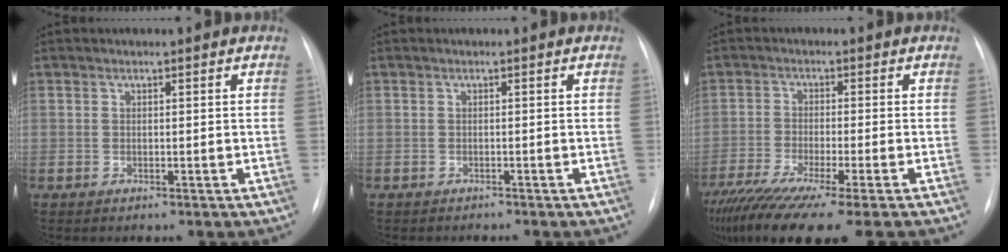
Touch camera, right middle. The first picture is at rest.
{"total": 1.1, "force": [-1.1, 0.2, 0.2], "torque": [-0.004, -0.003, -0.016]}
{"total": 16.6, "force": [-13.1, -0.1, 10.2], "torque": [-0.173, -0.054, -0.215]}